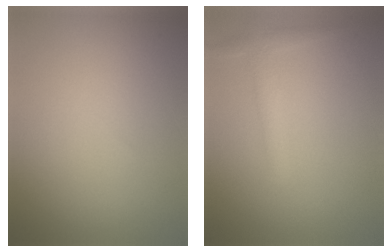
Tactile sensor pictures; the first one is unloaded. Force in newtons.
{"total": 2.0, "press": 2.0, "slide": 0.1}